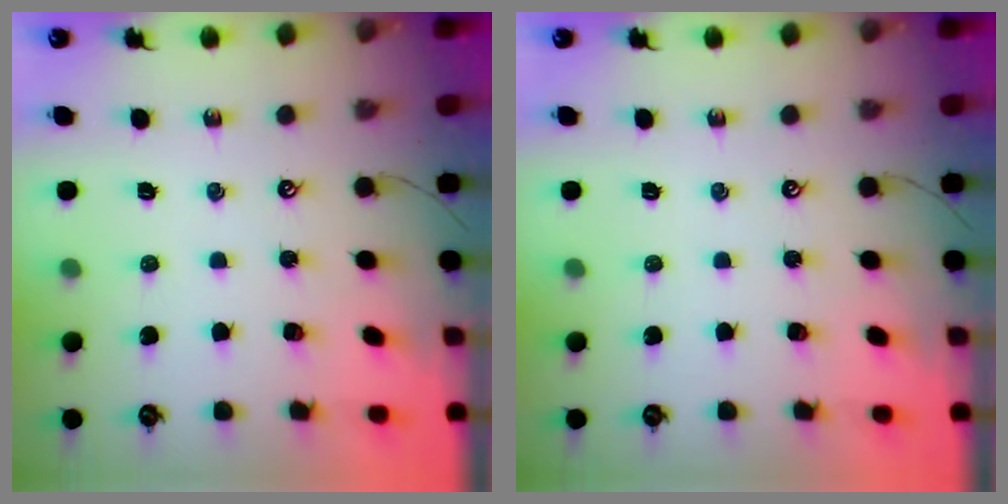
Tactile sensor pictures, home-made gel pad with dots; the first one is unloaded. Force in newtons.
{"total": 0.0}